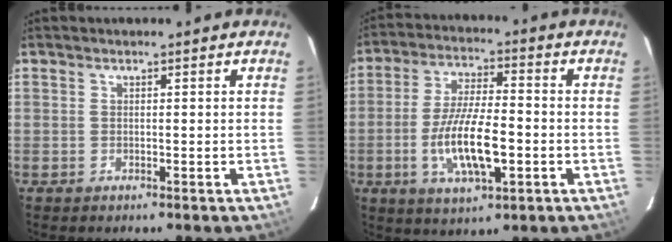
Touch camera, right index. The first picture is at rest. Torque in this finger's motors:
{"motor_torque": [0.51, -0.28, 0.39, 0.21]}